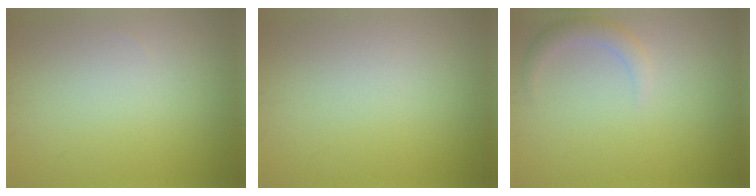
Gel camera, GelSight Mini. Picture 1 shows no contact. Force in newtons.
{"total": 0.0}
{"total": 2.1, "press": 2.1, "slide": 0.2}